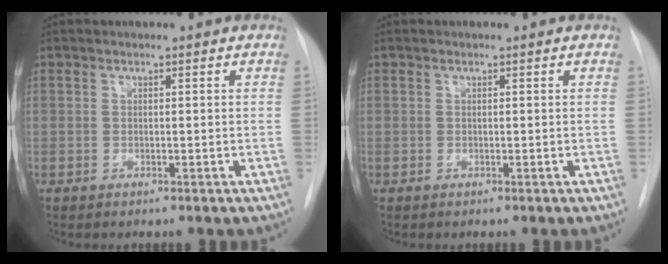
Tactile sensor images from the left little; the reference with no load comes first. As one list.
[{"total": 0.0}]